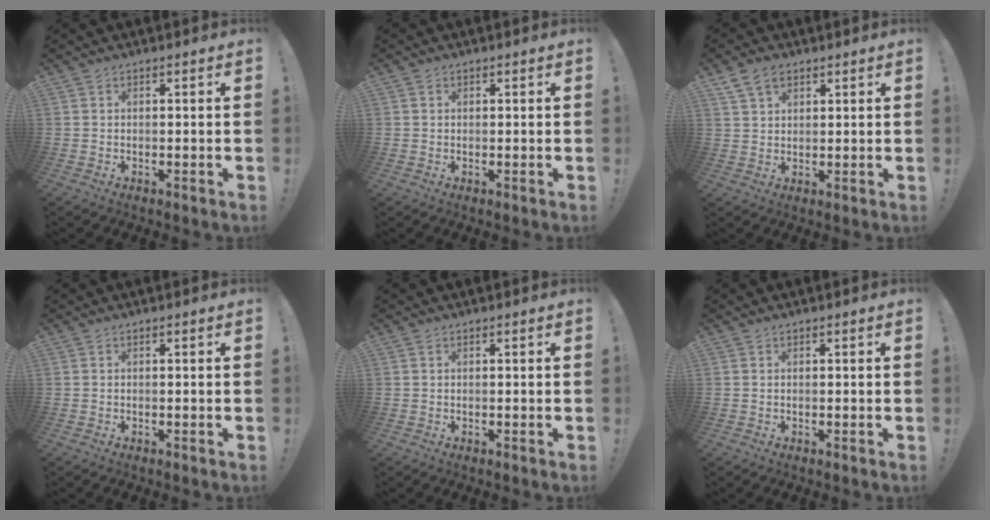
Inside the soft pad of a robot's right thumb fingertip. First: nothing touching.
{"total": 0.5, "force": [0.3, 0.4, -0.1], "torque": [0.007, -0.002, 0.006]}
{"total": 6.1, "force": [3.8, 3.8, 2.9], "torque": [-0.054, -0.007, 0.073]}
{"total": 0.0}
{"total": 0.0}
{"total": 0.0}